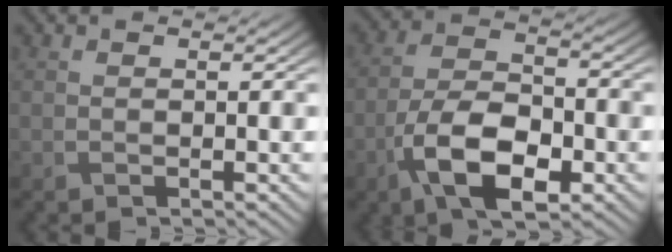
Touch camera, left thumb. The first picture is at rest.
{"total": 10.0, "force": [-4.5, 4.9, 7.5], "torque": [-0.151, 0.000, -0.094]}